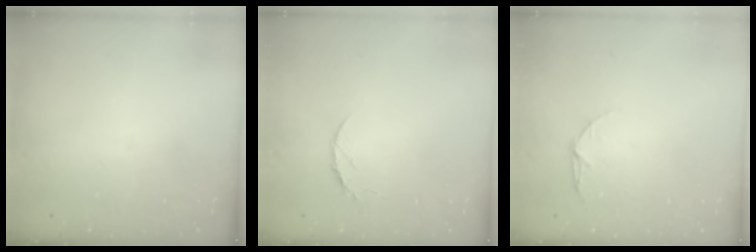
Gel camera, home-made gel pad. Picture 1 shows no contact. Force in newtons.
{"total": 4.7, "press": 4.6, "slide": 0.4}
{"total": 4.4, "press": 4.4, "slide": 0.5}